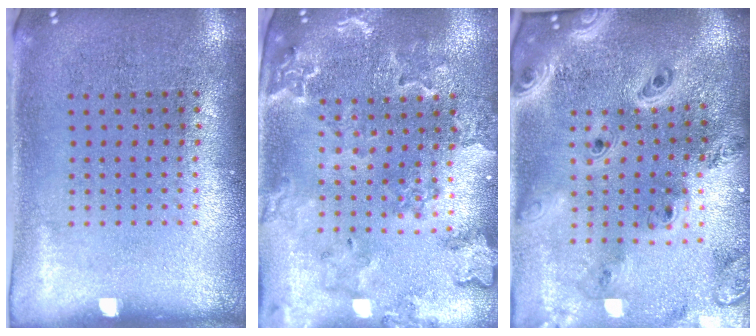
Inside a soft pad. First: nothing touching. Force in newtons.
{"total": 1.8, "press": 1.8, "slide": 0.3}
{"total": 4.0, "press": 3.0, "slide": 2.6}